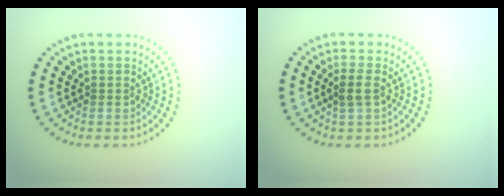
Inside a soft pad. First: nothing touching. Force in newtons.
{"total": 1.4, "press": 1.3, "slide": 0.4}